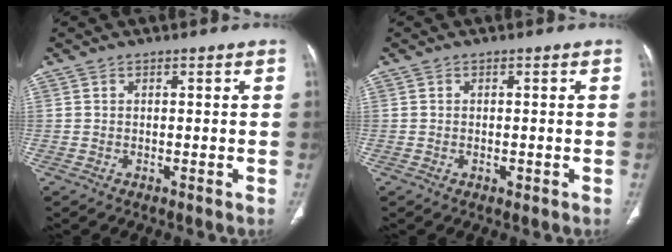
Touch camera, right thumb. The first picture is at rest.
{"total": 0.9, "force": [-0.3, 0.6, 0.7], "torque": [-0.005, 0.002, -0.003]}